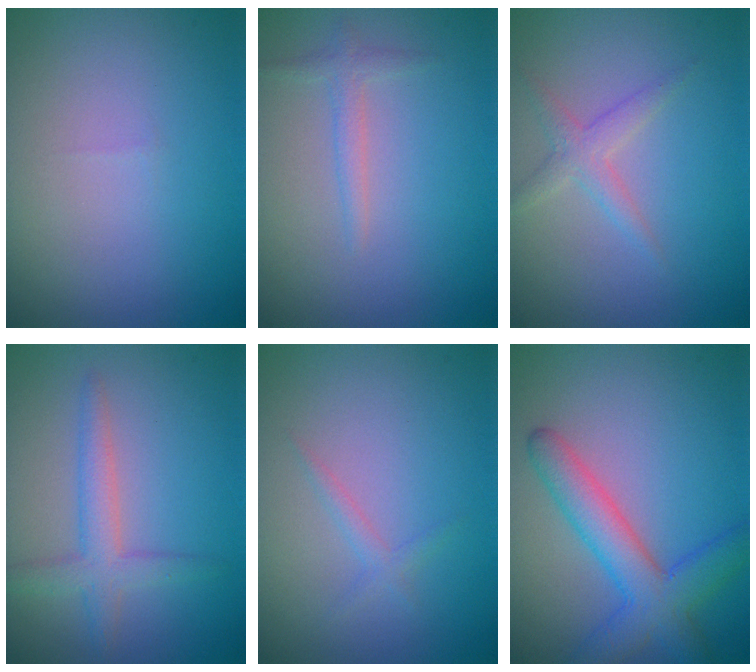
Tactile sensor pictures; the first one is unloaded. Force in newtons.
{"total": 1.3, "press": 1.3, "slide": 0.0}
{"total": 1.9, "press": 1.9, "slide": 0.0}
{"total": 2.9, "press": 2.9, "slide": 0.2}
{"total": 1.1, "press": 1.1, "slide": 0.0}
{"total": 5.5, "press": 5.5, "slide": 0.2}